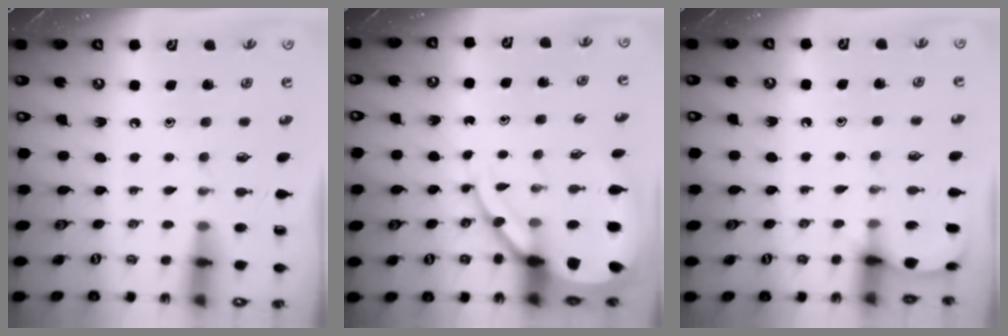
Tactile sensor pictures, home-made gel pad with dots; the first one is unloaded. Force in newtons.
{"total": 10.3, "press": 10.3, "slide": 1.1}
{"total": 3.5, "press": 3.5, "slide": 0.5}